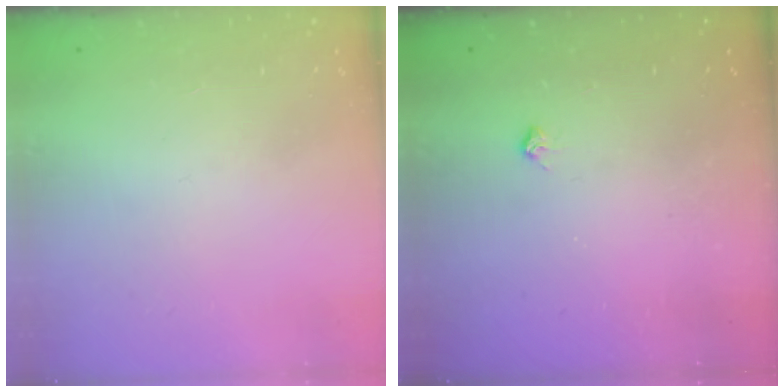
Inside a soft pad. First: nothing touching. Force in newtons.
{"total": 5.1, "press": 5.1, "slide": 0.7}